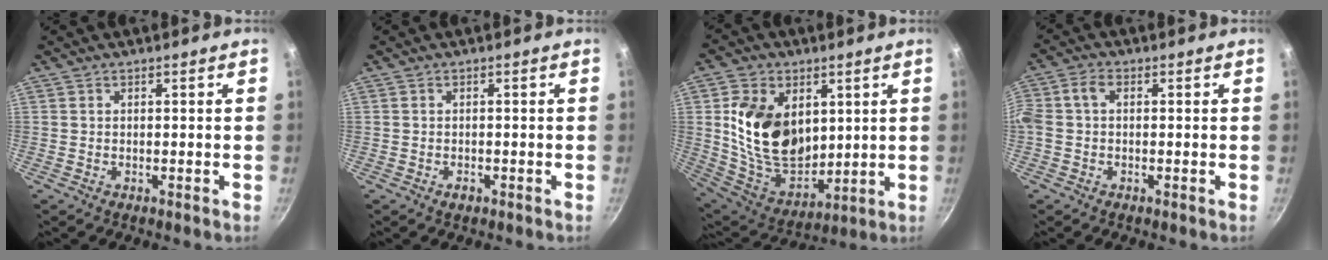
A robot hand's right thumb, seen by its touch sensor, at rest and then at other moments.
{"total": 1.2, "force": [-0.7, 0.7, 0.7], "torque": [-0.011, 0.004, -0.011]}
{"total": 18.9, "force": [4.2, 13.0, 13.1], "torque": [-0.199, -0.034, 0.092]}
{"total": 4.7, "force": [0.1, 3.0, 3.7], "torque": [-0.085, 0.017, -0.010]}